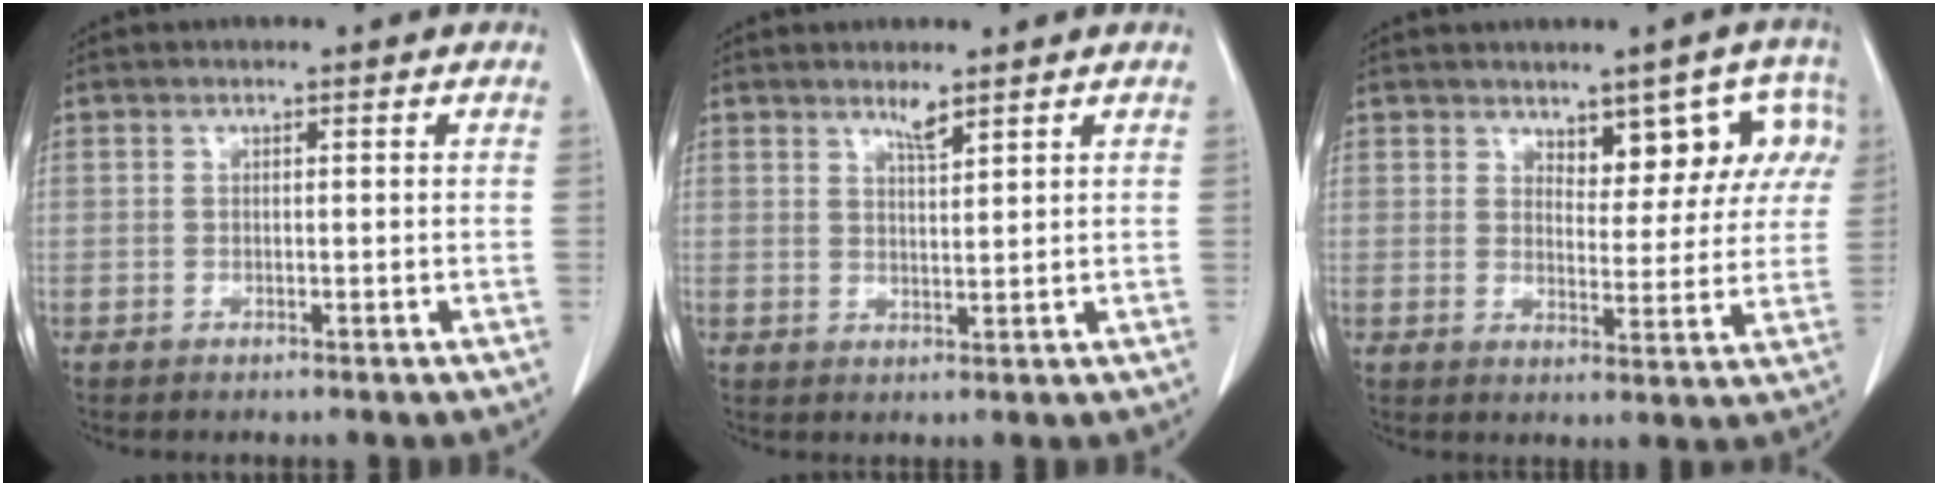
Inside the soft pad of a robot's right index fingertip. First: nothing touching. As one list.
[{"total": 2.3, "force": [1.9, 0.1, 1.3], "torque": [-0.026, -0.005, 0.037]}, {"total": 7.8, "force": [4.1, 4.0, 5.3], "torque": [-0.042, 0.016, 0.054]}]